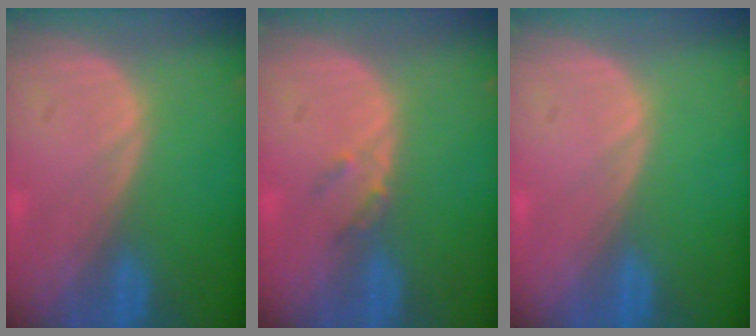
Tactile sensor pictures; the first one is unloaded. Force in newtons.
{"total": 1.8, "press": 1.6, "slide": 0.8}
{"total": 0.0}